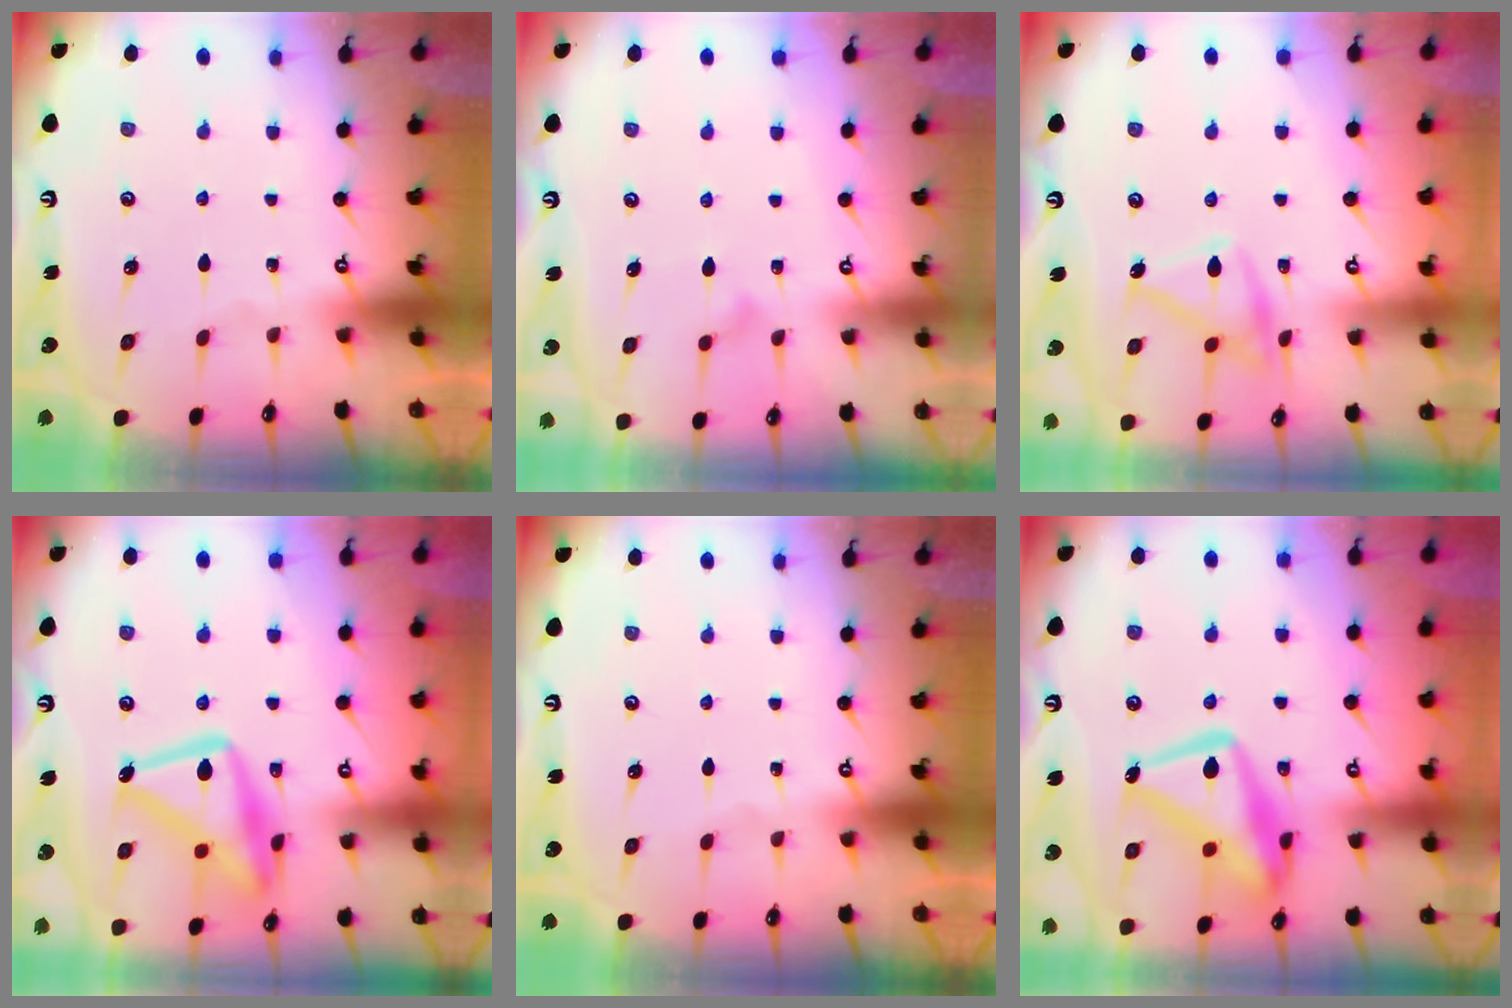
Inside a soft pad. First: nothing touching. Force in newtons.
{"total": 8.7, "press": 8.7, "slide": 0.4}
{"total": 16.0, "press": 16.0, "slide": 1.0}
{"total": 19.2, "press": 19.2, "slide": 1.4}
{"total": 0.0}
{"total": 18.5, "press": 18.4, "slide": 1.7}